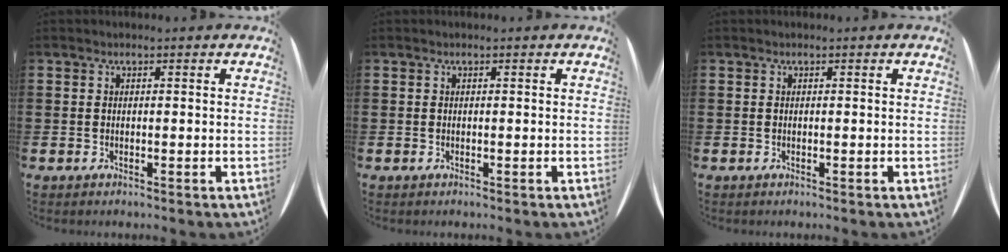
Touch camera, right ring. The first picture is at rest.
{"total": 0.0}
{"total": 0.0}